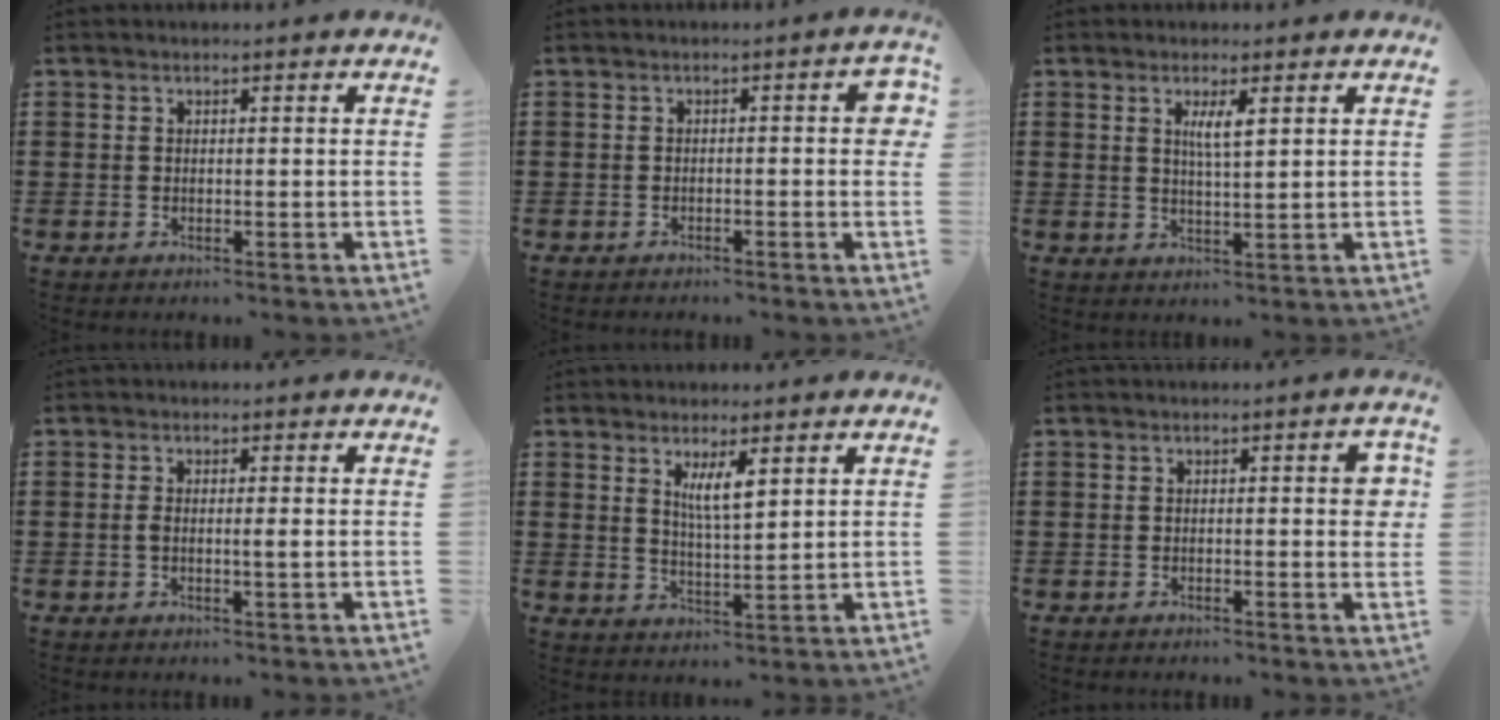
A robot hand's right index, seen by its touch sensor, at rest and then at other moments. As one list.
[{"total": 2.6, "force": [-0.8, 0.4, 2.5], "torque": [-0.033, -0.003, -0.015]}, {"total": 3.3, "force": [1.2, 0.6, 3.0], "torque": [-0.062, 0.003, 0.017]}, {"total": 1.8, "force": [-0.2, 0.2, 1.7], "torque": [-0.035, -0.002, -0.005]}, {"total": 4.3, "force": [2.1, 1.0, 3.6], "torque": [-0.077, 0.005, 0.035]}, {"total": 3.0, "force": [0.0, 0.5, 3.0], "torque": [-0.036, -0.006, -0.004]}]